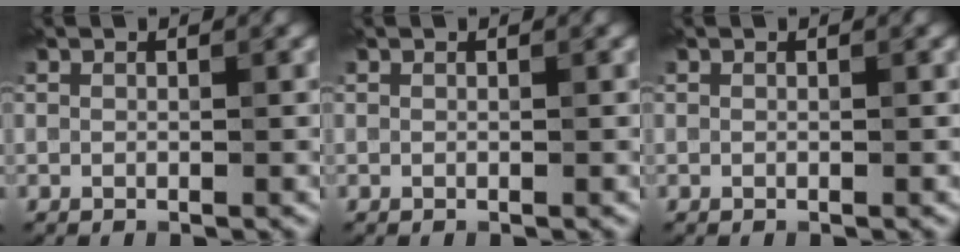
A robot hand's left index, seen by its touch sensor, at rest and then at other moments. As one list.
[{"total": 0.0}, {"total": 0.0}]